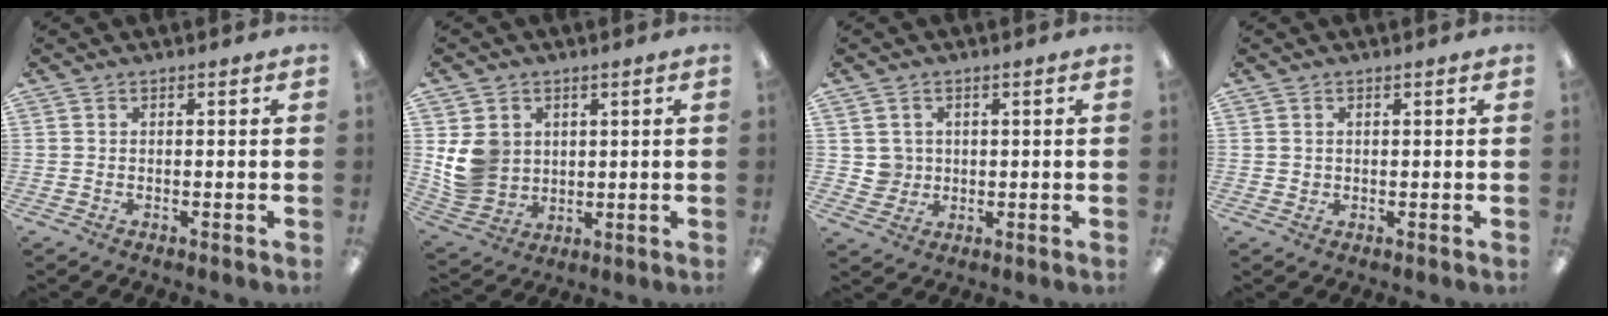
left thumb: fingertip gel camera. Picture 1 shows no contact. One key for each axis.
{"total": 9.2, "fx": 2.2, "fy": 8.4, "fz": 3.1, "tx": -0.075, "ty": -0.001, "tz": 0.051}
{"total": 4.0, "fx": 1.0, "fy": 3.9, "fz": 0.1, "tx": 0.002, "ty": 0.001, "tz": 0.017}
{"total": 1.2, "fx": 0.6, "fy": 1.1, "fz": 0.1, "tx": -0.003, "ty": 0.004, "tz": 0.010}